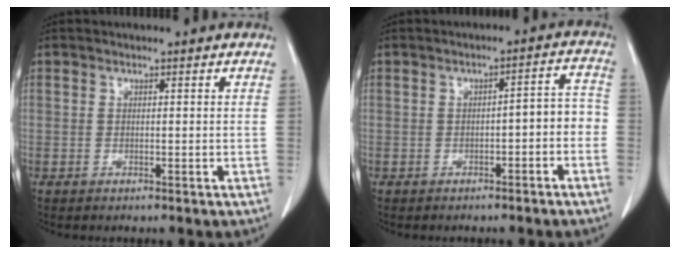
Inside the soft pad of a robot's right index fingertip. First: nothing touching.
{"total": 4.4, "force": [-1.8, 1.5, 3.8], "torque": [-0.044, 0.027, -0.021]}